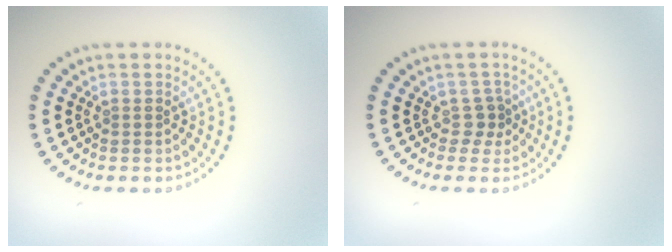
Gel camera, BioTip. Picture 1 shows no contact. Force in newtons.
{"total": 1.6, "press": 1.1, "slide": 1.2}